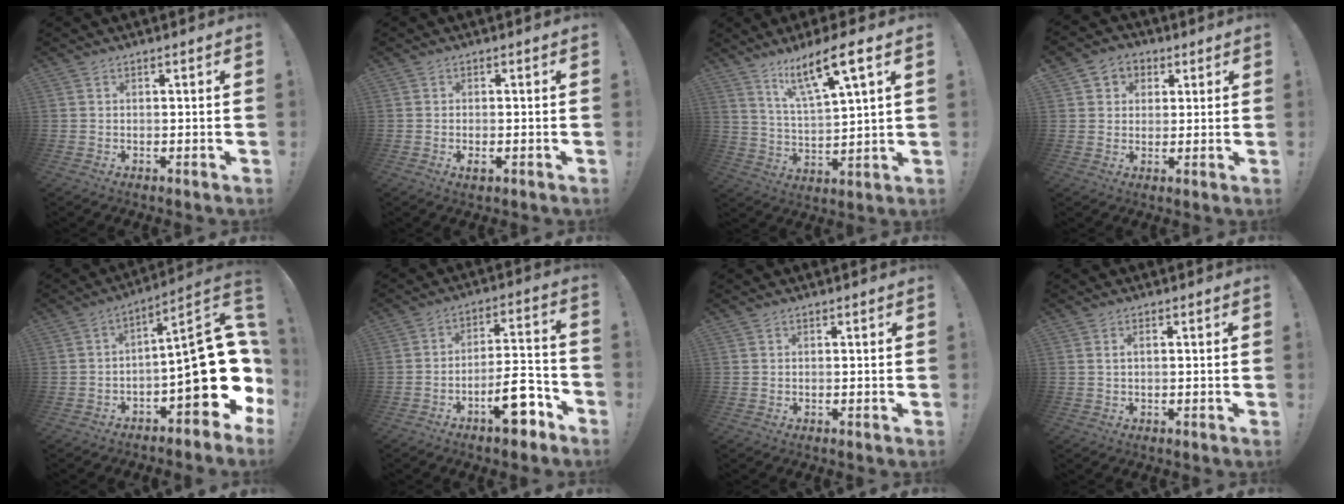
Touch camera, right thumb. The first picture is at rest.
{"total": 1.6, "force": [-0.6, 0.5, 1.3], "torque": [-0.012, -0.002, -0.011]}
{"total": 13.3, "force": [8.4, 2.0, 10.1], "torque": [-0.170, -0.042, 0.131]}
{"total": 5.1, "force": [1.0, 4.9, 1.0], "torque": [-0.010, -0.002, 0.020]}
{"total": 19.3, "force": [-2.6, 7.1, 17.8], "torque": [-0.234, 0.010, -0.034]}
{"total": 13.1, "force": [-7.6, 4.9, 9.5], "torque": [-0.132, 0.059, -0.121]}
{"total": 0.0}
{"total": 1.5, "force": [0.7, 0.6, 1.2], "torque": [-0.017, 0.001, 0.010]}